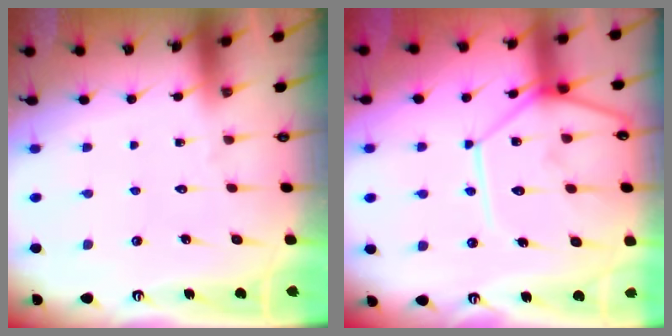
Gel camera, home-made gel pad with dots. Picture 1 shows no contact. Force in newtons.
{"total": 15.4, "press": 15.3, "slide": 2.0}